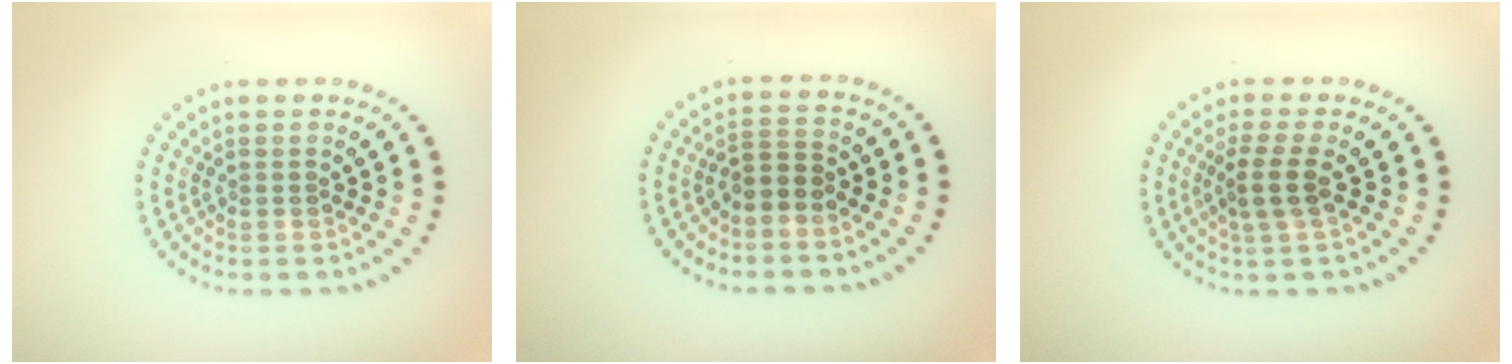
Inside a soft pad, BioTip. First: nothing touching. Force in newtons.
{"total": 2.0, "press": 1.6, "slide": 1.2}
{"total": 2.6, "press": 2.1, "slide": 1.5}